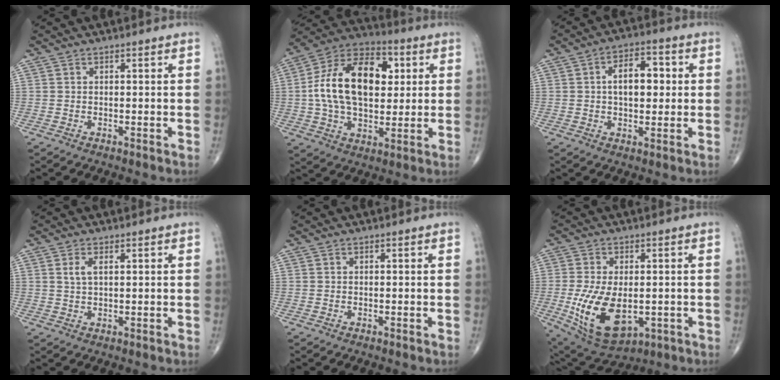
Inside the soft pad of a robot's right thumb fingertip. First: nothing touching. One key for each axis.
{"total": 20.4, "fx": 3.0, "fy": 12.6, "fz": 15.8, "tx": -0.252, "ty": 0.017, "tz": 0.047}
{"total": 9.0, "fx": 1.0, "fy": 5.1, "fz": 7.3, "tx": -0.091, "ty": 0.014, "tz": 0.013}
{"total": 2.6, "fx": 1.0, "fy": 1.1, "fz": 2.1, "tx": -0.045, "ty": 0.001, "tz": 0.023}
{"total": 0.0}
{"total": 14.9, "fx": -2.7, "fy": 8.4, "fz": 12.0, "tx": -0.221, "ty": -0.013, "tz": -0.021}